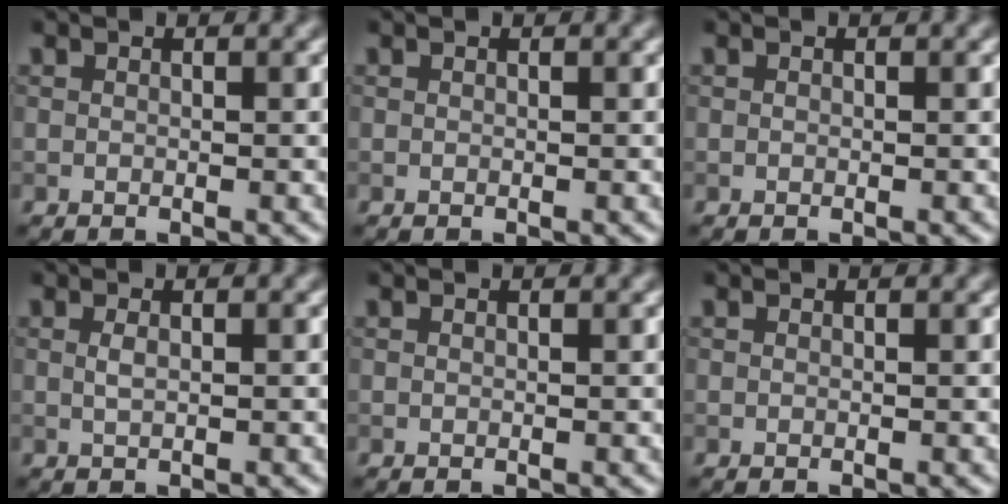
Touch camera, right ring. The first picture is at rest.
{"total": 0.0}
{"total": 0.0}
{"total": 0.9, "force": [0.2, 0.3, 0.8], "torque": [-0.017, 0.002, 0.004]}
{"total": 0.0}
{"total": 0.0}